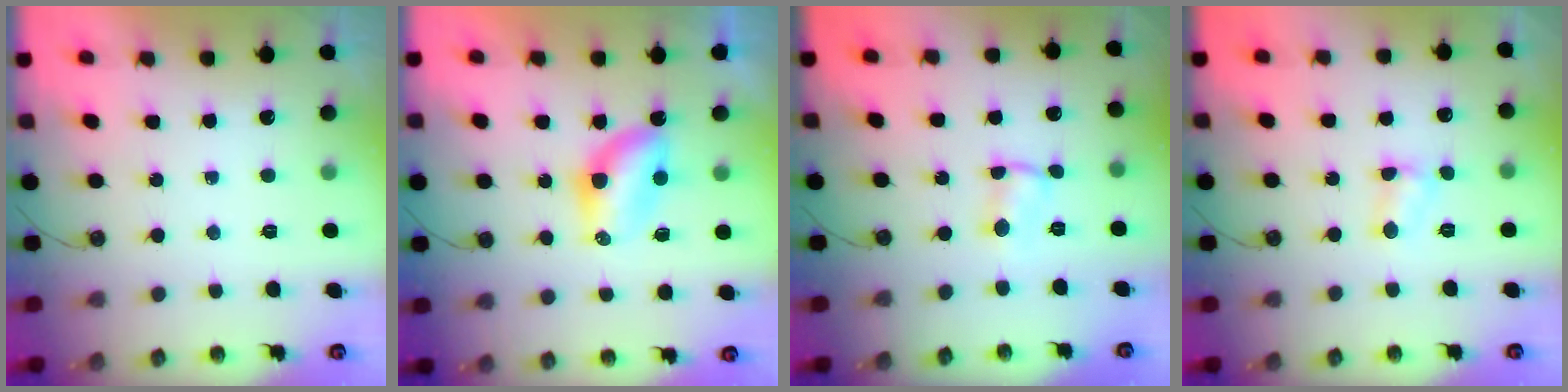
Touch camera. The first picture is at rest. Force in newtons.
{"total": 6.3, "press": 6.3, "slide": 0.3}
{"total": 1.4, "press": 1.4, "slide": 0.0}
{"total": 4.8, "press": 4.7, "slide": 0.5}